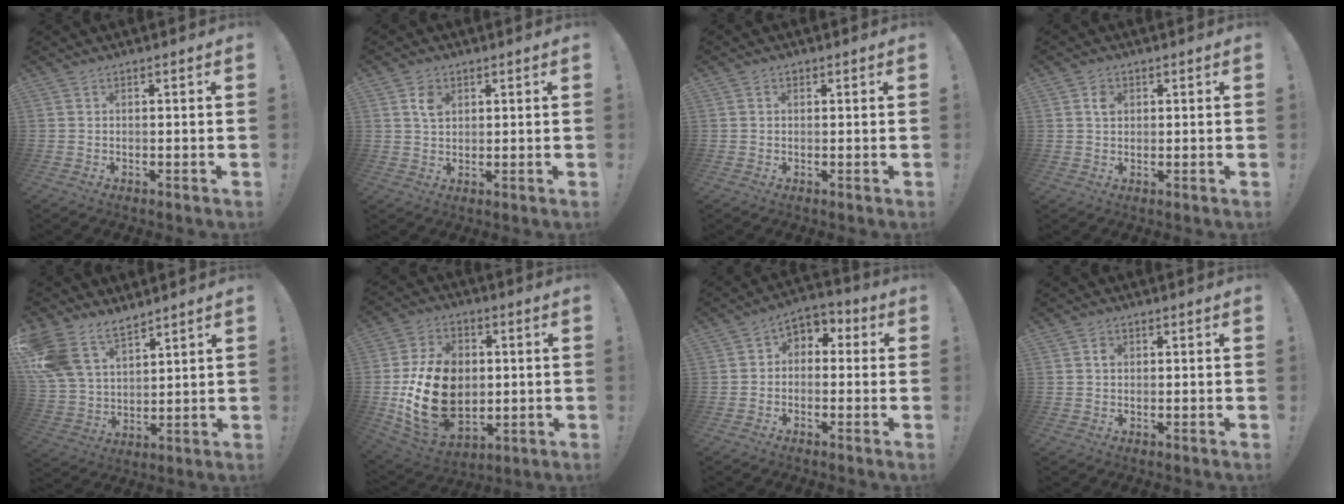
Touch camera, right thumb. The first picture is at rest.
{"total": 4.4, "force": [2.1, 3.1, 2.2], "torque": [-0.026, -0.006, 0.035]}
{"total": 0.9, "force": [0.2, 0.9, 0.3], "torque": [-0.002, 0.001, 0.003]}
{"total": 2.6, "force": [0.8, 2.2, 1.1], "torque": [-0.001, -0.005, 0.010]}
{"total": 15.0, "force": [10.5, 8.7, 6.2], "torque": [-0.145, -0.056, 0.209]}
{"total": 22.3, "force": [-1.1, 16.1, 15.4], "torque": [-0.281, 0.006, 0.001]}
{"total": 4.7, "force": [-1.4, 3.8, 2.3], "torque": [-0.035, 0.018, -0.022]}
{"total": 1.3, "force": [0.3, 1.2, 0.5], "torque": [-0.003, 0.001, 0.002]}